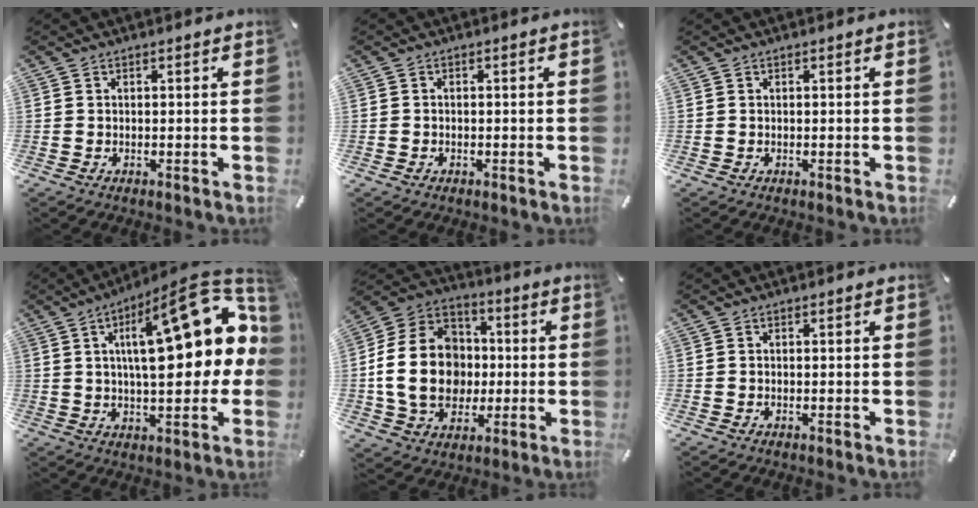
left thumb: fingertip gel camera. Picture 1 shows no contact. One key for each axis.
{"total": 0.8, "fx": -0.4, "fy": 0.6, "fz": 0.2, "tx": -0.004, "ty": 0.003, "tz": -0.011}
{"total": 0.0}
{"total": 25.4, "fx": 6.2, "fy": 9.8, "fz": 22.6, "tx": -0.329, "ty": -0.034, "tz": 0.096}
{"total": 19.6, "fx": -1.5, "fy": 15.9, "fz": 11.5, "tx": -0.249, "ty": 0.019, "tz": -0.025}
{"total": 0.0}